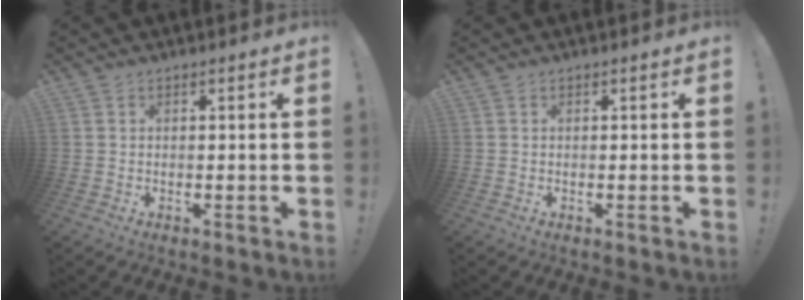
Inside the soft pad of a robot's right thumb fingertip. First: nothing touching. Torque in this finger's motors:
{"motor_torque": [0.00, 0.00, 0.10, -0.09, 0.01]}